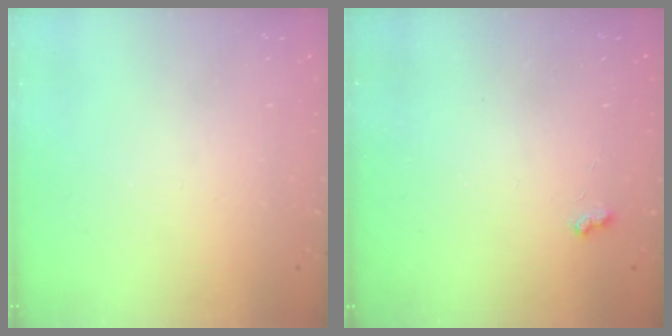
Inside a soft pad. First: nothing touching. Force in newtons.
{"total": 2.3, "press": 2.3, "slide": 0.4}